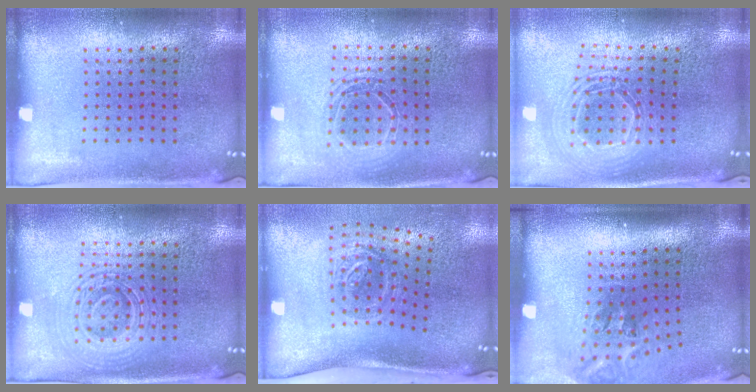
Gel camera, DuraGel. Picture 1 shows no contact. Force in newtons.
{"total": 1.7, "press": 1.4, "slide": 0.9}
{"total": 2.2, "press": 1.8, "slide": 1.4}
{"total": 2.8, "press": 2.8, "slide": 0.5}
{"total": 1.9, "press": 1.2, "slide": 1.5}
{"total": 2.3, "press": 1.3, "slide": 1.9}